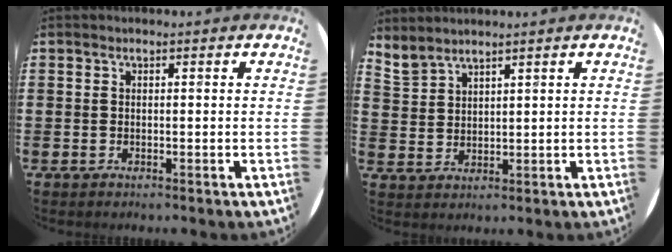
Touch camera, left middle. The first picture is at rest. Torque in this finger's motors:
{"motor_torque": [-0.22, -0.27, 0.04, 0.02]}